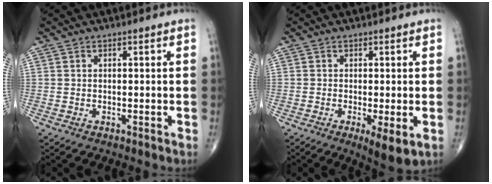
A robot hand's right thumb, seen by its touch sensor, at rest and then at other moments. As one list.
[{"total": 5.5, "force": [-1.6, 1.4, 5.0], "torque": [-0.086, -0.018, -0.026]}]